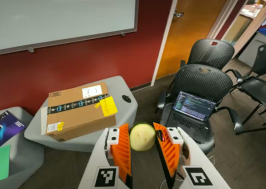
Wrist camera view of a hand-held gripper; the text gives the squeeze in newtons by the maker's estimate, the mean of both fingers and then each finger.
{"total": 8.0, "left": 8.1, "right": 7.9}